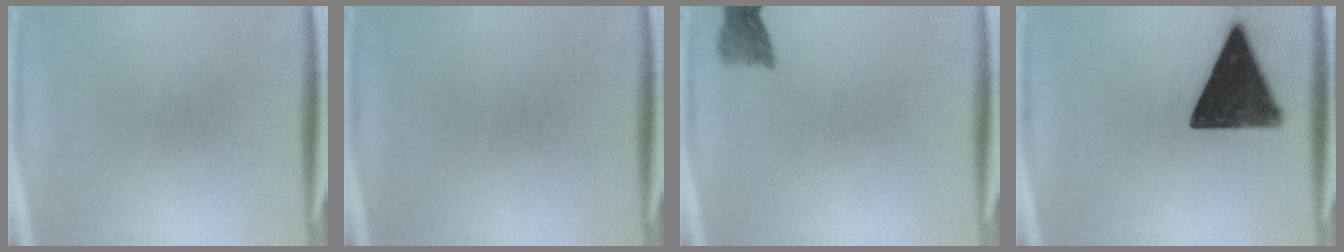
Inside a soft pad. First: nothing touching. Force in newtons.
{"total": 0.0}
{"total": 2.5}
{"total": 15.5}